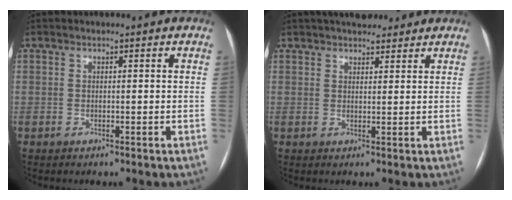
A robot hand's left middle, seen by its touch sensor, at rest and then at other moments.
{"total": 8.0, "force": [6.8, 2.7, 3.3], "torque": [-0.041, 0.022, 0.098]}